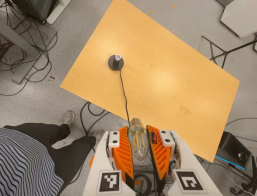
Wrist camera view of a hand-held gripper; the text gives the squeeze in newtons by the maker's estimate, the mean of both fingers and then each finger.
{"total": 21.9, "left": 24.5, "right": 19.2}